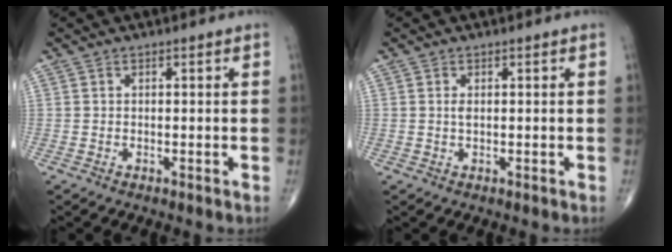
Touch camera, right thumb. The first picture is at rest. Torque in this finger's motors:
{"motor_torque": [0.00, 0.32, 0.13, 0.05, 0.00]}